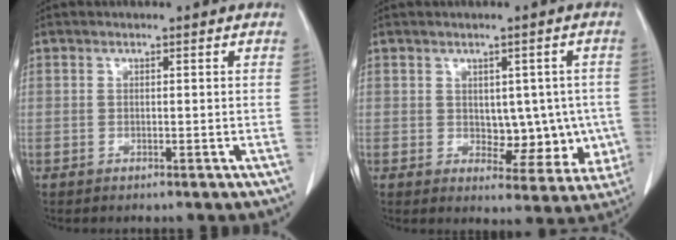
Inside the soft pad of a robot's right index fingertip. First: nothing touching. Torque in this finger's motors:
{"motor_torque": [0.03, 0.15, 0.02, 0.01]}